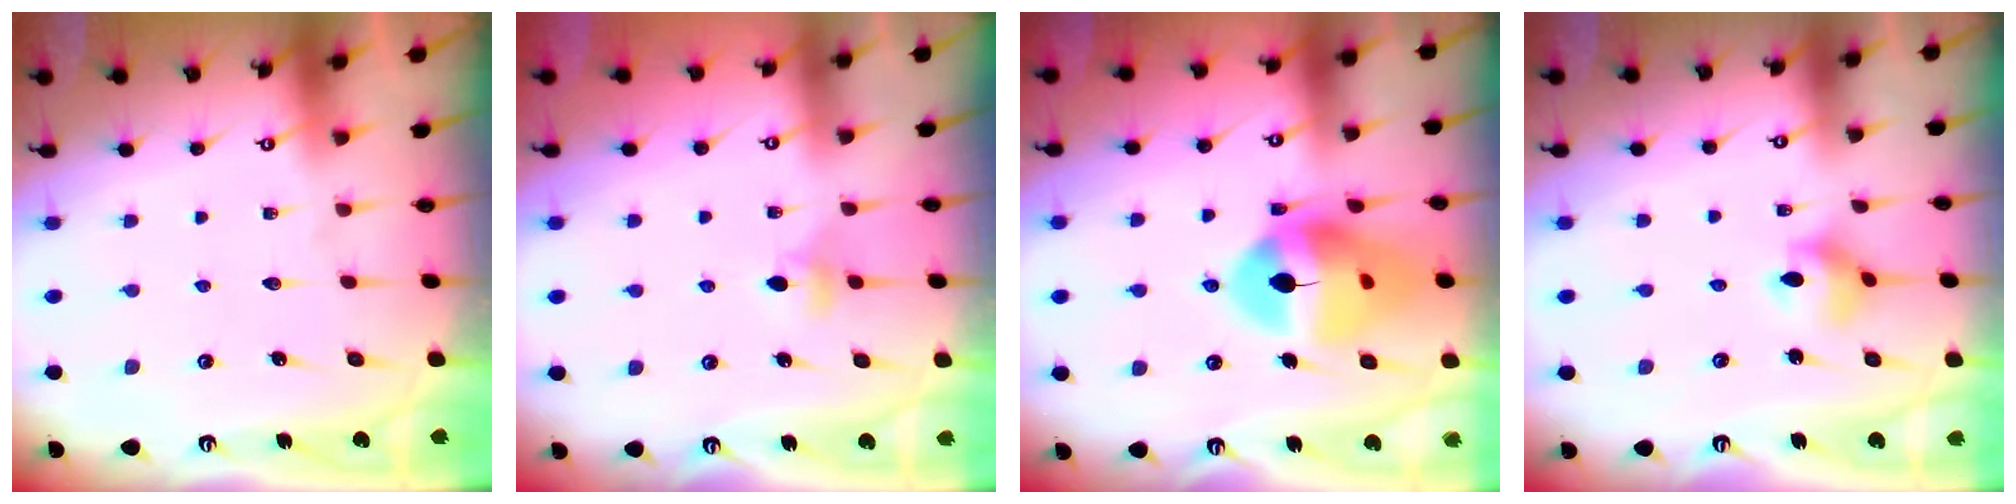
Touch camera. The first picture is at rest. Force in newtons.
{"total": 4.7, "press": 4.7, "slide": 0.6}
{"total": 17.9, "press": 17.8, "slide": 2.1}
{"total": 5.2, "press": 5.2, "slide": 0.2}